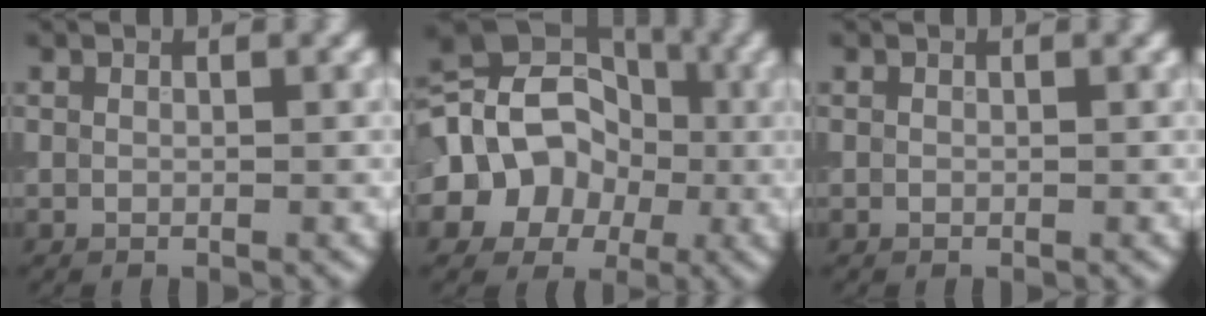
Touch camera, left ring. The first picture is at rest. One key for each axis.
{"total": 13.2, "fx": -1.0, "fy": 11.4, "fz": 6.6, "tx": -0.115, "ty": 0.043, "tz": -0.056}
{"total": 0.0}